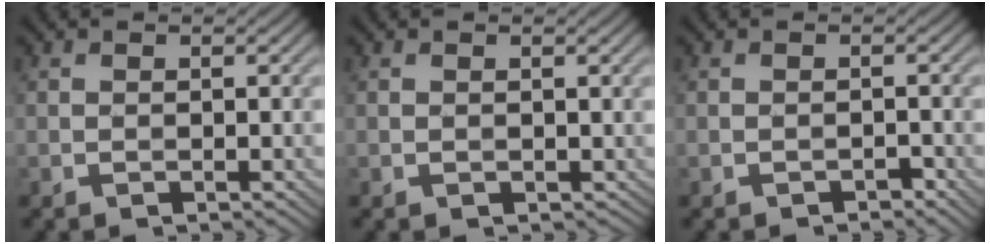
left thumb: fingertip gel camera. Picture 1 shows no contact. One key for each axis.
{"total": 0.7, "fx": 0.3, "fy": 0.6, "fz": 0.3, "tx": -0.008, "ty": -0.002, "tz": 0.007}
{"total": 0.9, "fx": -0.8, "fy": 0.4, "fz": 0.2, "tx": -0.001, "ty": -0.002, "tz": -0.016}